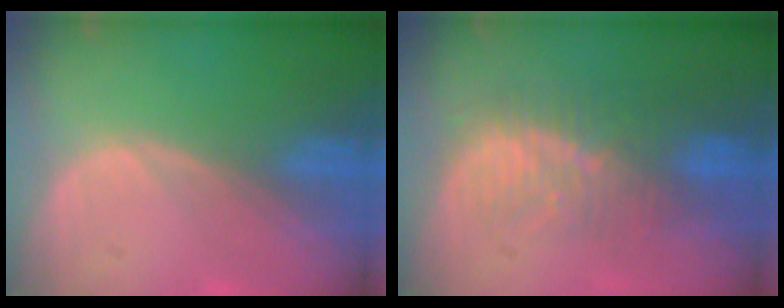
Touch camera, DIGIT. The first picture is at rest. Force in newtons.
{"total": 8.5, "press": 7.8, "slide": 3.5}